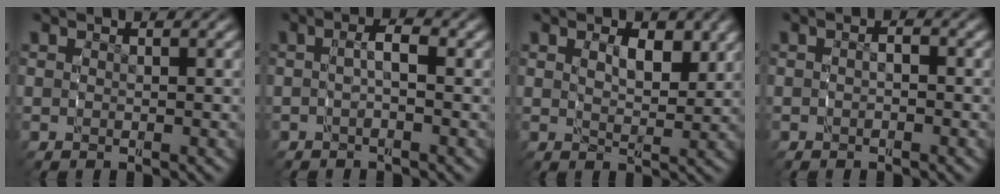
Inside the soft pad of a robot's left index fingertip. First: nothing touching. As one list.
[{"total": 2.3, "force": [-0.4, 1.0, 2.1], "torque": [-0.040, 0.003, -0.010]}, {"total": 2.8, "force": [0.8, 1.6, 2.2], "torque": [-0.034, -0.012, 0.016]}, {"total": 1.4, "force": [-0.7, 0.9, 0.7], "torque": [-0.016, -0.005, -0.014]}]